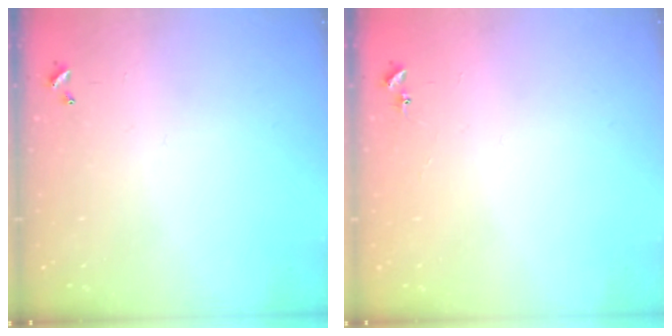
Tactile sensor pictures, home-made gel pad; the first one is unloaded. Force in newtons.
{"total": 5.4, "press": 5.4, "slide": 0.6}